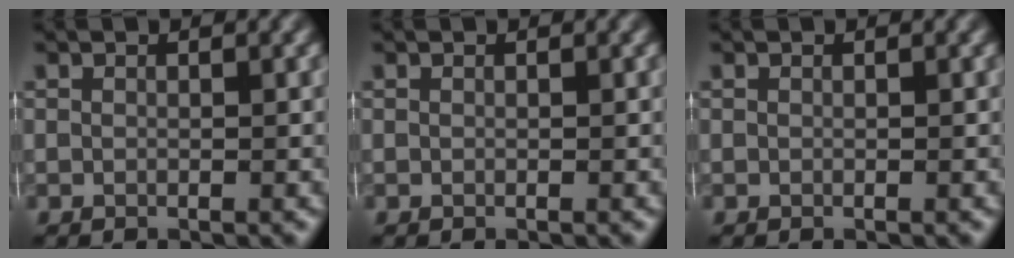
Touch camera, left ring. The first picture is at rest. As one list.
[{"total": 0.0}, {"total": 0.0}]